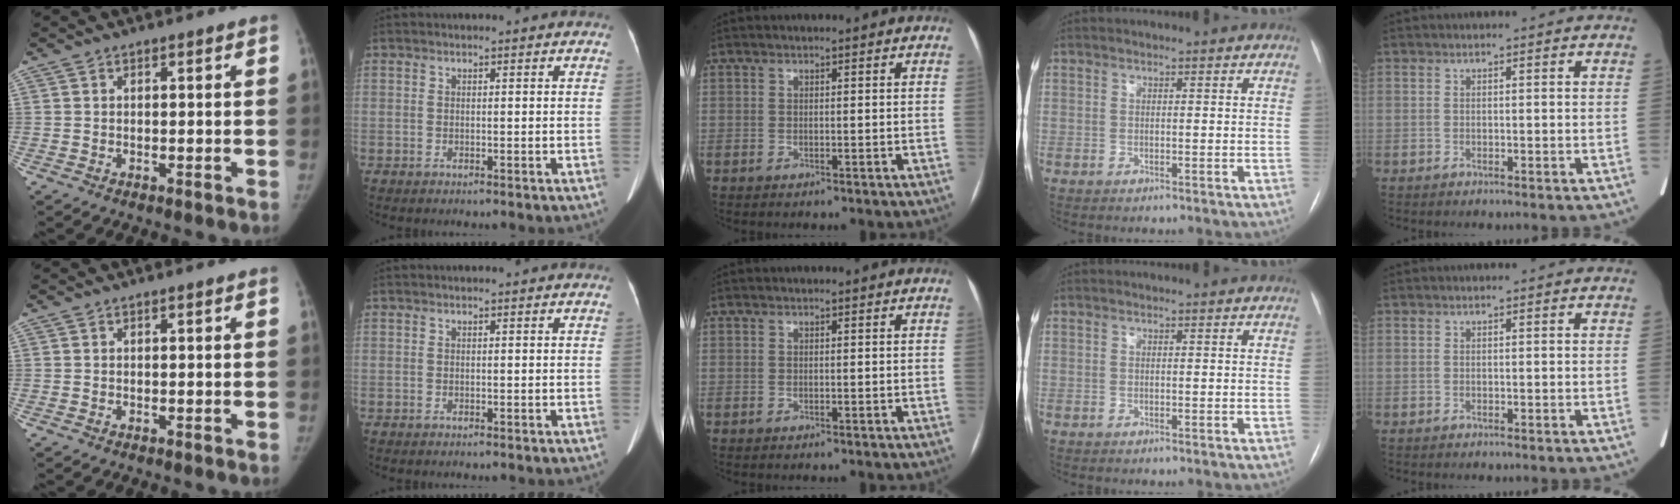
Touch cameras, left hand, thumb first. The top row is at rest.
{}